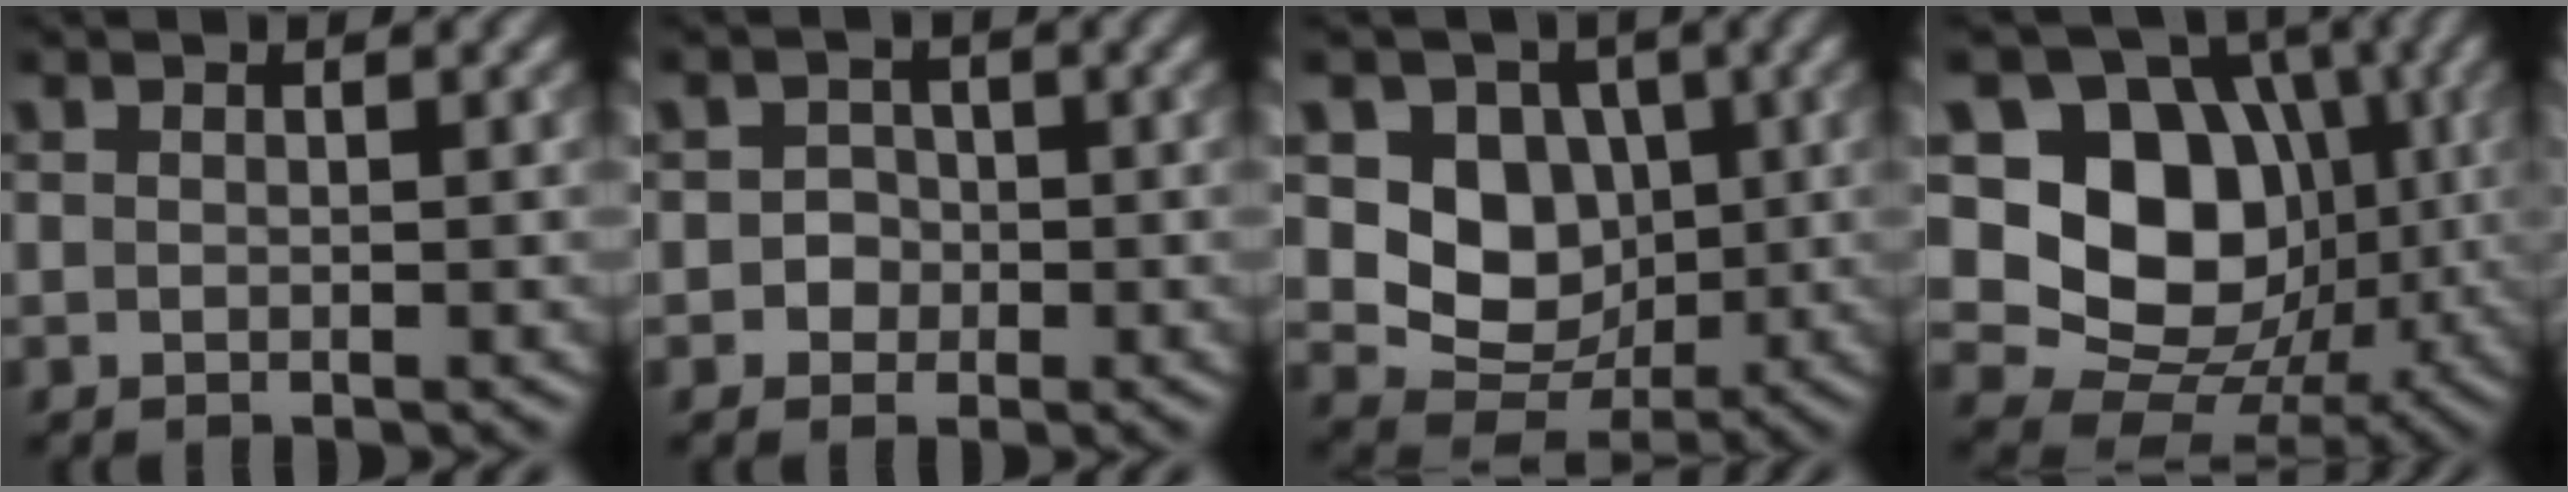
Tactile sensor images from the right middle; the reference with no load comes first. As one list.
[{"total": 1.7, "force": [-0.3, 1.7, 0.3], "torque": [0.021, 0.000, -0.013]}, {"total": 6.5, "force": [1.0, 5.3, 3.6], "torque": [-0.054, -0.007, 0.009]}, {"total": 12.0, "force": [0.9, 9.5, 7.3], "torque": [-0.107, -0.007, 0.003]}]